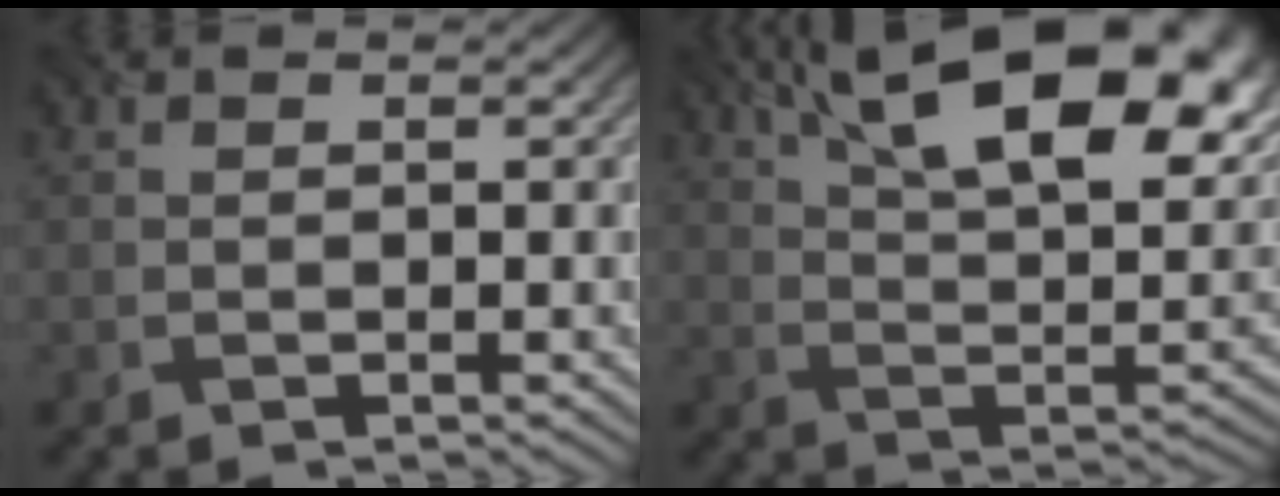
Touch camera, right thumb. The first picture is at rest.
{"total": 18.4, "force": [9.8, 7.3, 13.8], "torque": [-0.224, 0.019, 0.147]}